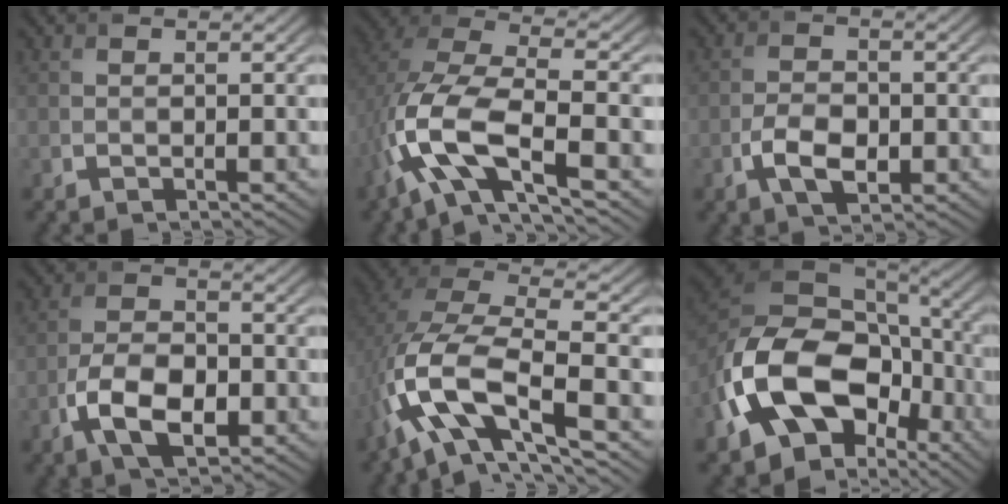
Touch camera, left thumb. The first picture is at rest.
{"total": 13.5, "force": [-4.8, 5.8, 11.2], "torque": [-0.269, -0.012, -0.095]}
{"total": 4.8, "force": [-1.7, 2.8, 3.5], "torque": [-0.071, -0.002, -0.035]}
{"total": 7.9, "force": [-3.1, 4.3, 5.9], "torque": [-0.118, -0.004, -0.066]}
{"total": 14.9, "force": [-4.9, 6.4, 12.5], "torque": [-0.284, -0.012, -0.092]}
{"total": 19.2, "force": [-6.0, 13.2, 12.6], "torque": [-0.295, -0.035, -0.100]}